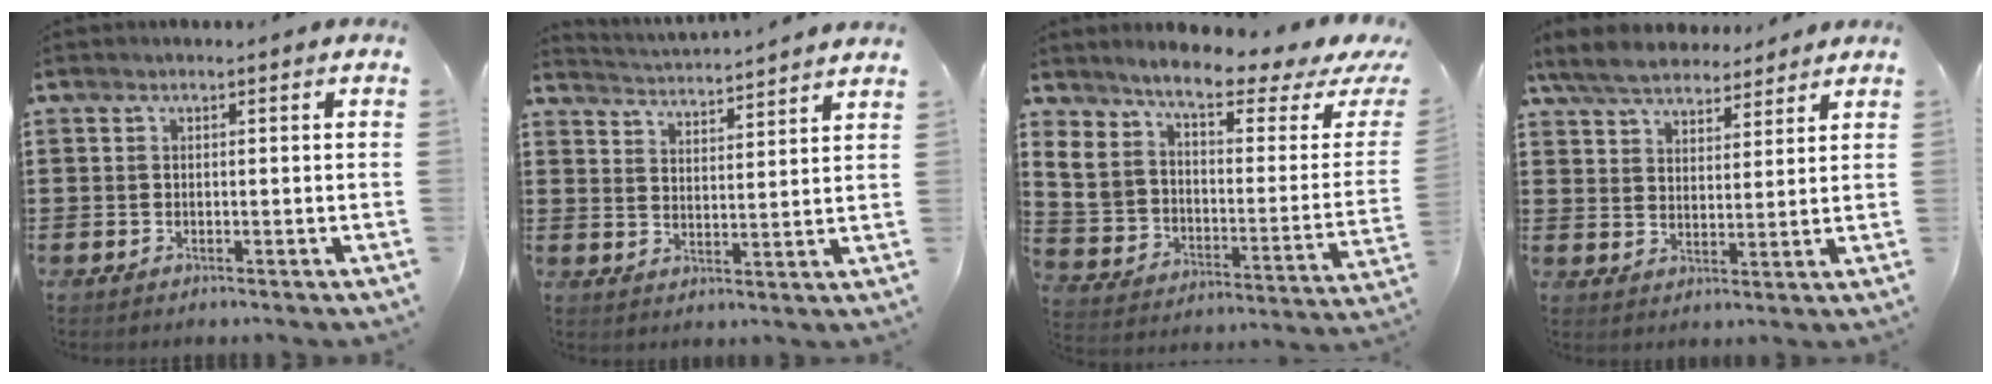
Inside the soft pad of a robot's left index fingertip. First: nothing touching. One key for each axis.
{"total": 3.4, "fx": 3.2, "fy": -1.0, "fz": -0.4, "tx": -0.011, "ty": -0.031, "tz": 0.052}
{"total": 5.7, "fx": 3.9, "fy": 2.0, "fz": 3.6, "tx": -0.090, "ty": -0.028, "tz": 0.062}
{"total": 6.2, "fx": 5.6, "fy": 2.0, "fz": 1.8, "tx": -0.057, "ty": -0.011, "tz": 0.102}